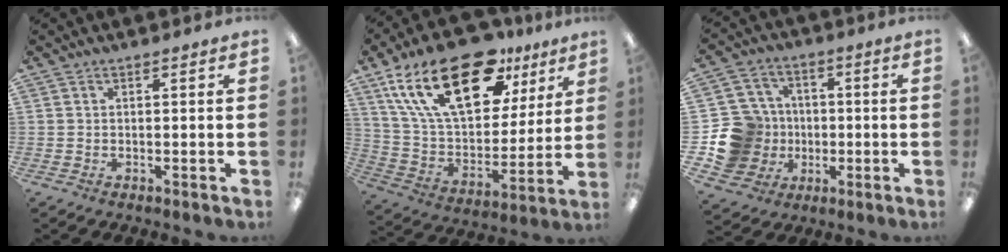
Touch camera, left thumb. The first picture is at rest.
{"total": 26.2, "force": [14.7, 13.0, 17.4], "torque": [-0.317, -0.066, 0.259]}
{"total": 14.8, "force": [-2.8, 13.8, 4.4], "torque": [-0.108, 0.026, -0.035]}